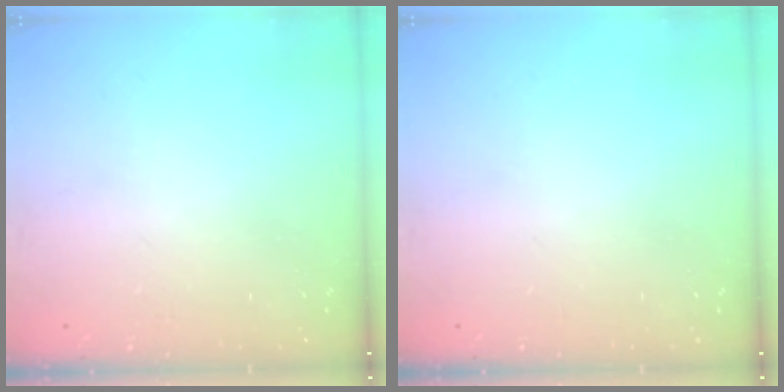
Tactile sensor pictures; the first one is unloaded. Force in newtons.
{"total": 0.0}